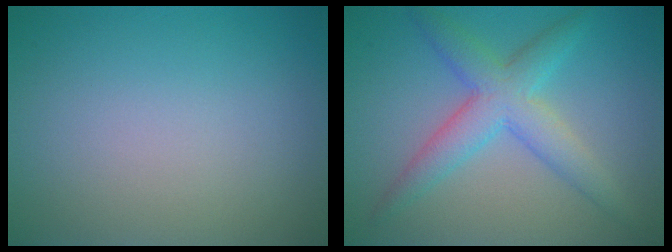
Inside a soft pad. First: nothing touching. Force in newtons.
{"total": 4.8, "press": 4.8, "slide": 0.2}